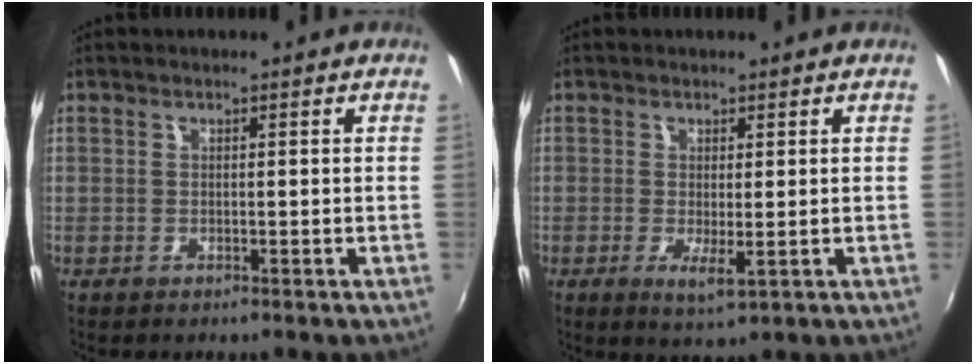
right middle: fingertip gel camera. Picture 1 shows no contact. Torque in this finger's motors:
{"motor_torque": [0.36, -1.67, 0.05, 0.02]}